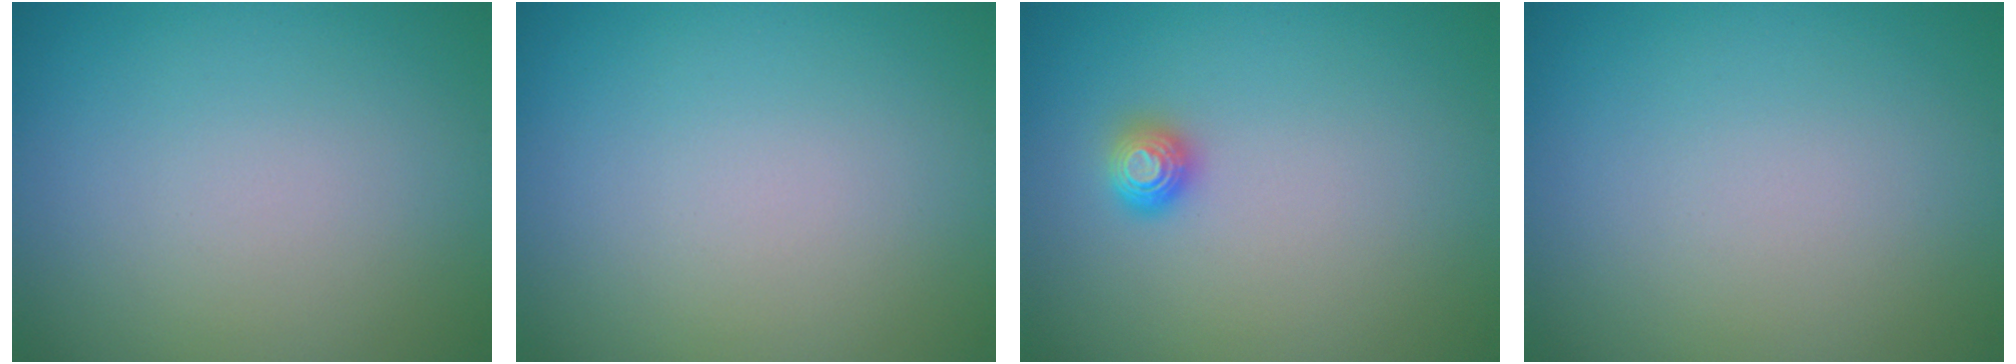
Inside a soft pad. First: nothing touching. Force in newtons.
{"total": 0.0}
{"total": 1.1, "press": 1.1, "slide": 0.2}
{"total": 0.0}